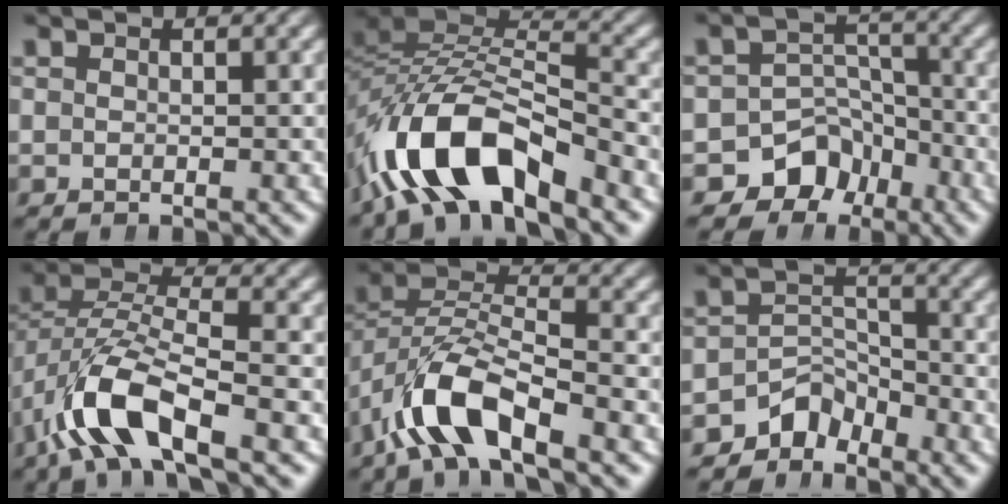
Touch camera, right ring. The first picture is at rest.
{"total": 9.3, "force": [-2.7, 5.6, 6.9], "torque": [-0.153, -0.031, -0.039]}
{"total": 8.8, "force": [-4.4, 7.2, 2.5], "torque": [-0.038, -0.025, -0.076]}
{"total": 6.3, "force": [-1.6, 3.7, 4.9], "torque": [-0.120, -0.019, -0.017]}
{"total": 6.1, "force": [-2.0, 3.8, 4.3], "torque": [-0.109, -0.020, -0.028]}
{"total": 5.3, "force": [-3.6, 3.4, 1.9], "torque": [-0.030, -0.014, -0.064]}